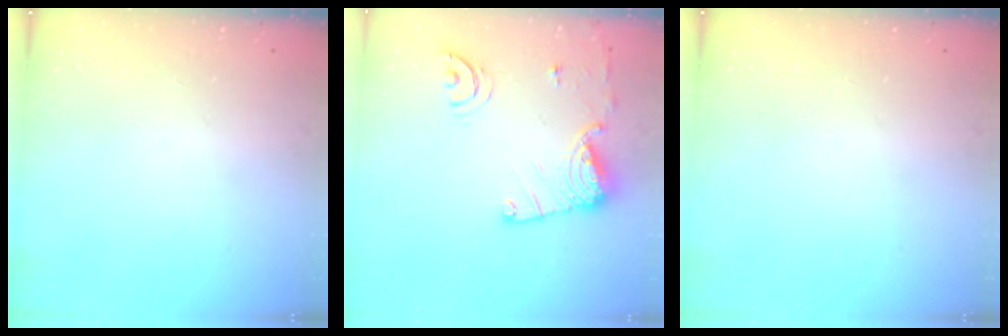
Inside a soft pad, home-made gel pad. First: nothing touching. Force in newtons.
{"total": 14.2, "press": 14.2, "slide": 1.4}
{"total": 0.0}